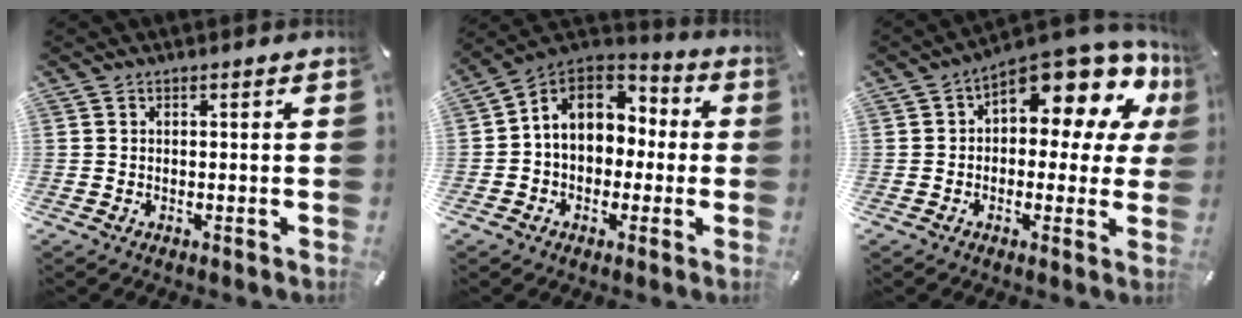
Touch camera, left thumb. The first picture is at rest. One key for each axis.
{"total": 11.2, "fx": 1.4, "fy": 9.4, "fz": 6.0, "tx": -0.121, "ty": 0.002, "tz": 0.026}
{"total": 13.1, "fx": 8.1, "fy": 5.5, "fz": 8.7, "tx": -0.117, "ty": -0.079, "tz": 0.135}